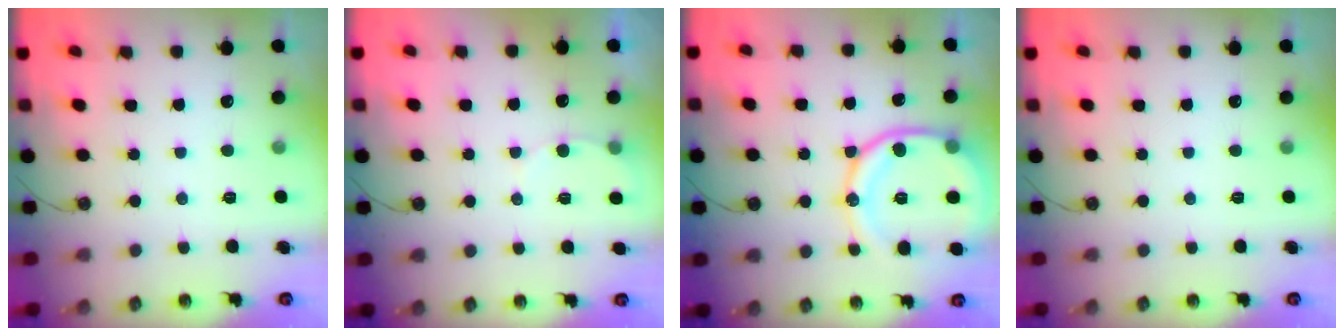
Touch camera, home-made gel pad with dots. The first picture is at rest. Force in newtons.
{"total": 4.3, "press": 4.2, "slide": 0.4}
{"total": 16.7, "press": 16.6, "slide": 1.8}
{"total": 0.0}